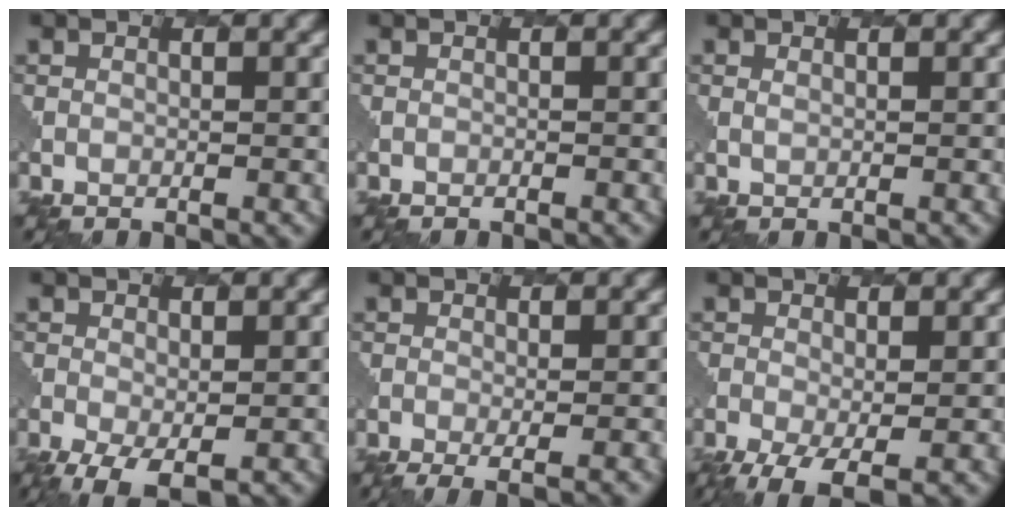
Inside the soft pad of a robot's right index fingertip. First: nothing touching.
{"total": 0.7, "force": [-0.6, 0.2, -0.1], "torque": [0.010, 0.001, -0.005]}
{"total": 0.6, "force": [0.6, 0.0, 0.0], "torque": [0.000, -0.001, 0.009]}
{"total": 3.7, "force": [-1.5, 1.6, 3.0], "torque": [-0.058, -0.007, -0.024]}
{"total": 3.3, "force": [-1.1, 0.9, 2.9], "torque": [-0.040, -0.002, -0.013]}
{"total": 4.5, "force": [-2.0, 1.7, 3.7], "torque": [-0.073, -0.007, -0.036]}